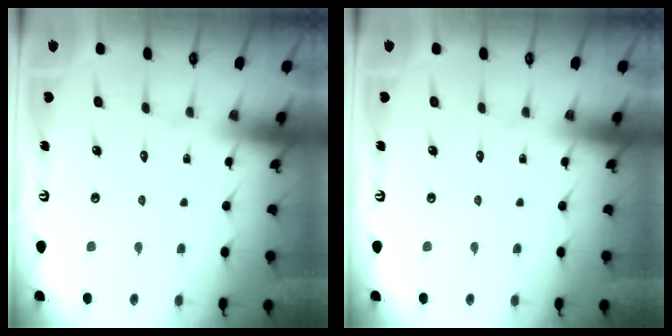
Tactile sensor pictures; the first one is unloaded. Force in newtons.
{"total": 0.0}